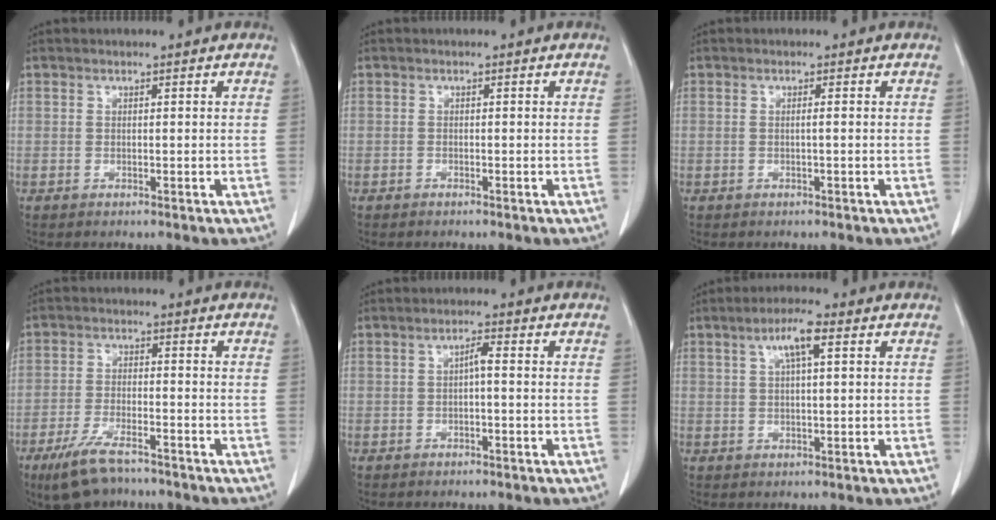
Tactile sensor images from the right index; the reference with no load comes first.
{"total": 0.0}
{"total": 0.6, "force": [0.0, -0.2, 0.5], "torque": [-0.005, 0.003, 0.001]}
{"total": 8.2, "force": [-6.1, 2.4, 4.8], "torque": [-0.097, -0.015, -0.107]}
{"total": 1.7, "force": [-0.2, 0.2, 1.7], "torque": [-0.029, 0.004, -0.003]}
{"total": 5.0, "force": [2.0, 0.6, 4.5], "torque": [-0.084, 0.011, 0.036]}